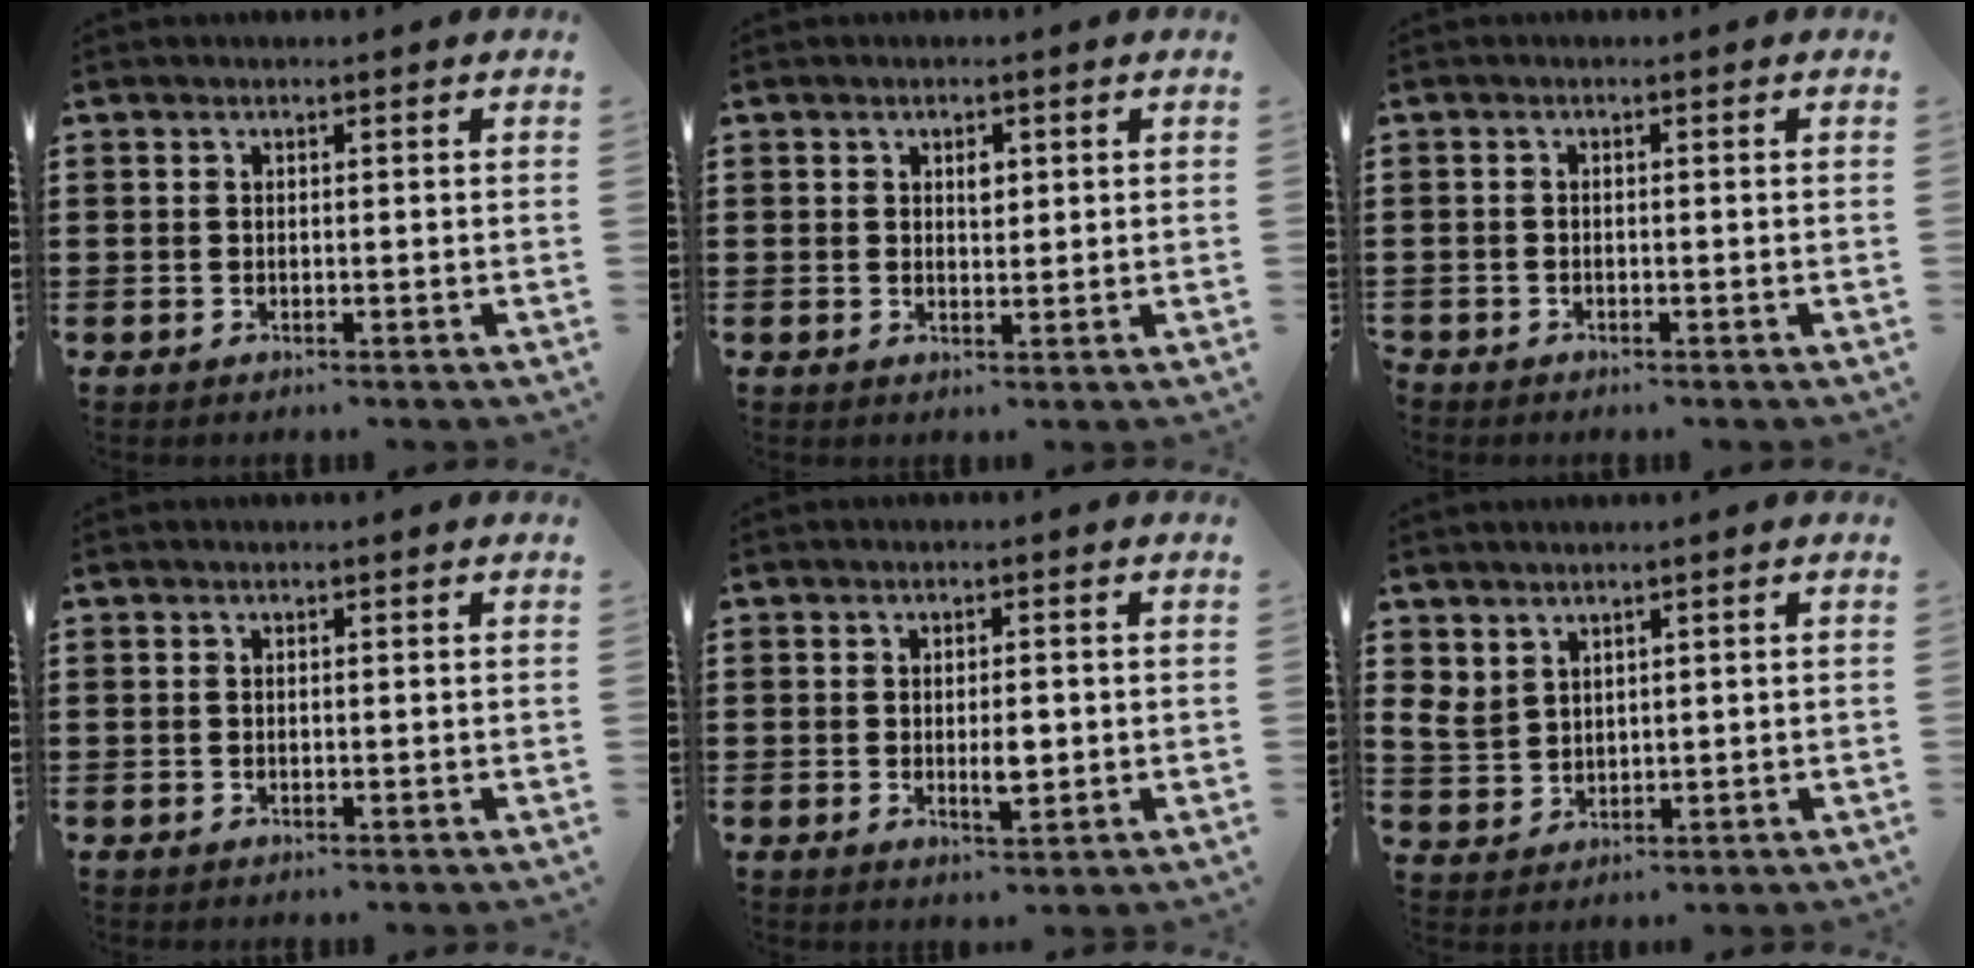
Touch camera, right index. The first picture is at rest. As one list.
[{"total": 2.0, "force": [0.8, 1.1, 1.4], "torque": [-0.014, -0.001, 0.009]}, {"total": 0.6, "force": [-0.6, 0.2, 0.1], "torque": [-0.003, -0.001, -0.013]}, {"total": 0.0}, {"total": 3.2, "force": [-0.3, 1.1, 3.0], "torque": [-0.053, 0.000, -0.005]}, {"total": 3.4, "force": [2.3, 2.3, 1.1], "torque": [-0.040, 0.005, 0.042]}]